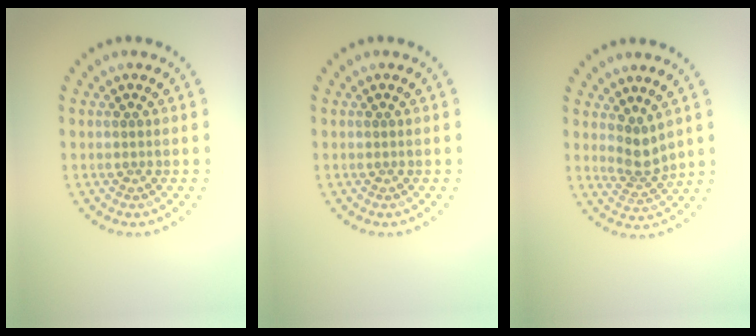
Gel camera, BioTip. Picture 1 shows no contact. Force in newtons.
{"total": 0.0}
{"total": 2.4, "press": 1.8, "slide": 1.6}